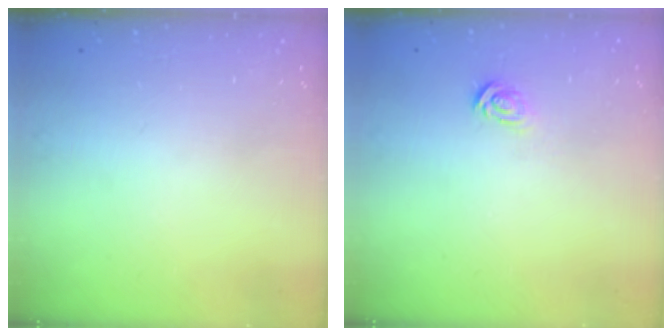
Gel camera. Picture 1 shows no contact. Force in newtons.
{"total": 2.8, "press": 2.8, "slide": 0.2}